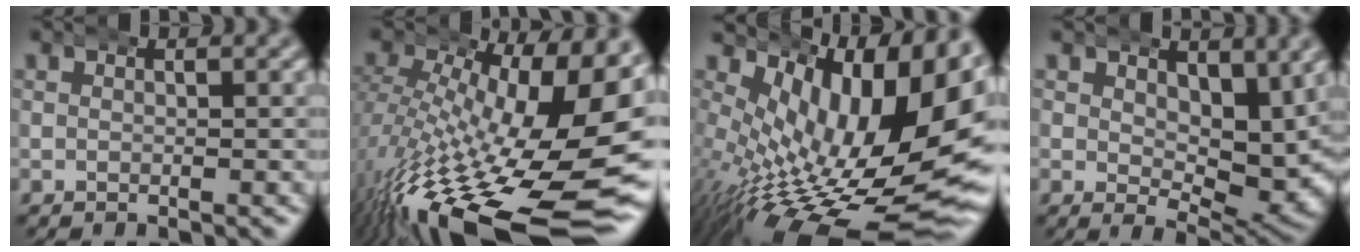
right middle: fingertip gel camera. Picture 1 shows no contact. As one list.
[{"total": 15.1, "force": [-4.9, 5.9, 13.0], "torque": [-0.203, -0.058, -0.037]}, {"total": 16.4, "force": [-0.1, 7.8, 14.4], "torque": [-0.206, -0.025, 0.023]}, {"total": 4.5, "force": [2.6, 1.6, 3.3], "torque": [-0.034, -0.014, 0.044]}]